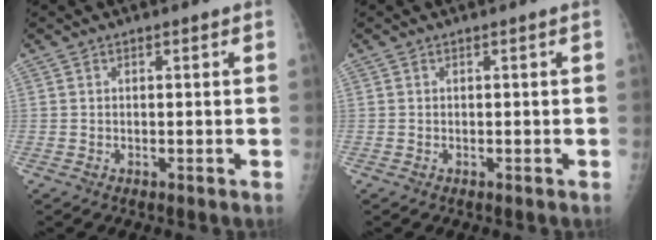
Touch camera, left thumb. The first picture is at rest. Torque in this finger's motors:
{"motor_torque": [0.01, 0.01, 0.00, -0.01, 0.00]}